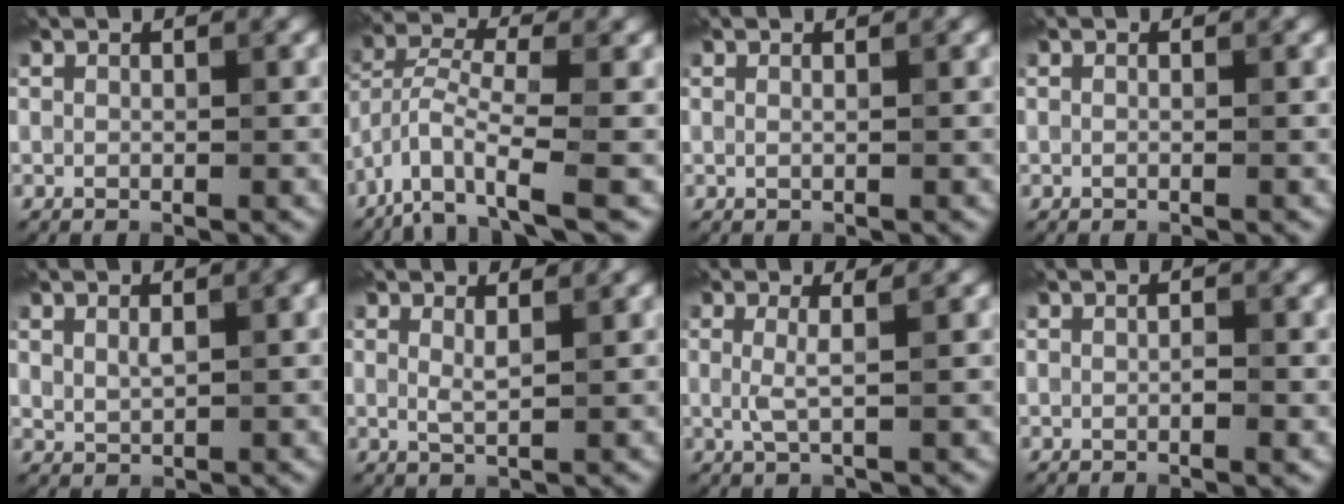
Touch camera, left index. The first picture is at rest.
{"total": 5.8, "force": [-3.2, 1.8, 4.4], "torque": [-0.086, 0.010, -0.072]}
{"total": 1.0, "force": [0.5, 0.6, 0.6], "torque": [0.004, -0.002, -0.002]}
{"total": 0.5, "force": [0.0, 0.3, 0.4], "torque": [-0.003, 0.000, -0.005]}
{"total": 1.5, "force": [1.2, 0.6, 0.7], "torque": [-0.022, 0.008, 0.024]}
{"total": 1.3, "force": [1.2, 0.1, 0.6], "torque": [-0.015, 0.003, 0.017]}
{"total": 1.6, "force": [0.7, 0.3, 1.4], "torque": [-0.036, 0.004, 0.006]}
{"total": 1.1, "force": [0.0, 0.2, 1.1], "torque": [-0.020, 0.001, 0.001]}